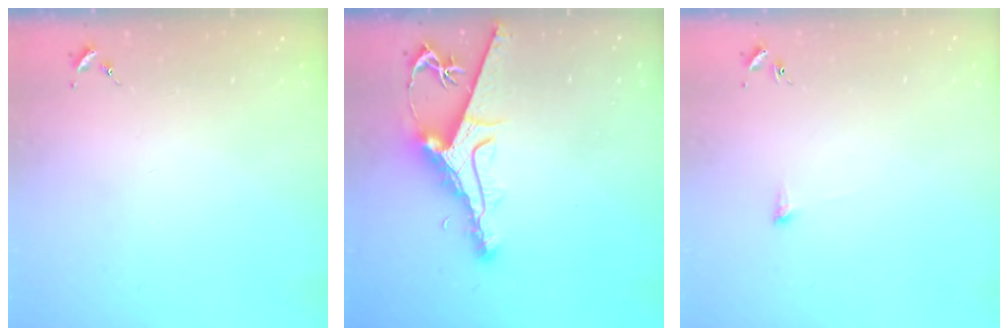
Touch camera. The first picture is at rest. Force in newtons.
{"total": 11.0, "press": 10.9, "slide": 1.2}
{"total": 2.9, "press": 2.9, "slide": 0.5}